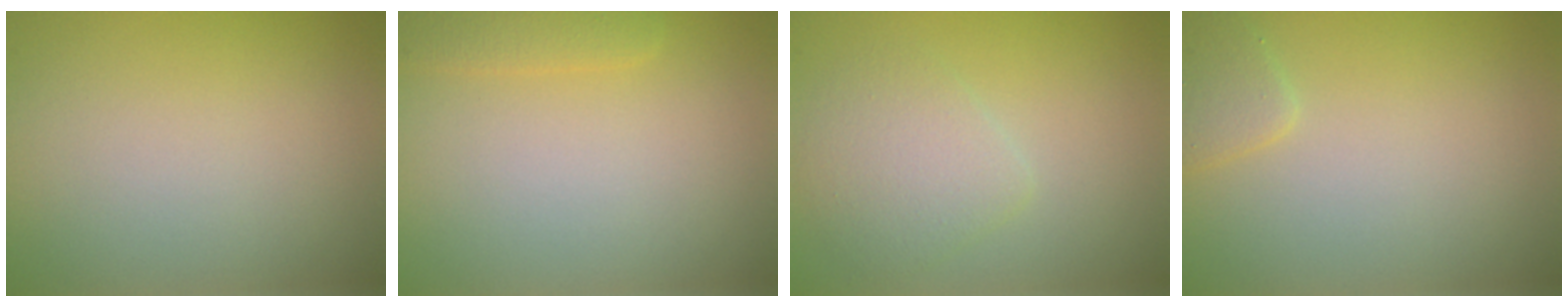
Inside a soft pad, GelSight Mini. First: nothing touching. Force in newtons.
{"total": 1.5, "press": 1.5, "slide": 0.2}
{"total": 2.9, "press": 2.9, "slide": 0.0}
{"total": 1.5, "press": 1.5, "slide": 0.1}